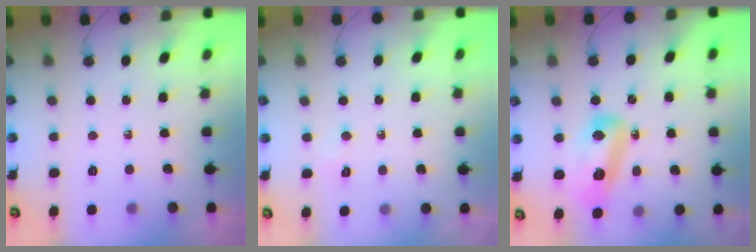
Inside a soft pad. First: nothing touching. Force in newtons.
{"total": 2.8, "press": 2.8, "slide": 0.4}
{"total": 11.9, "press": 11.8, "slide": 1.1}